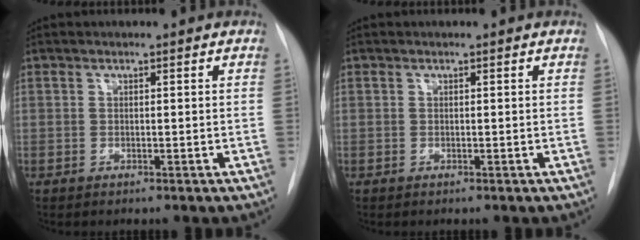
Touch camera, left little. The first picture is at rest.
{"total": 0.0}